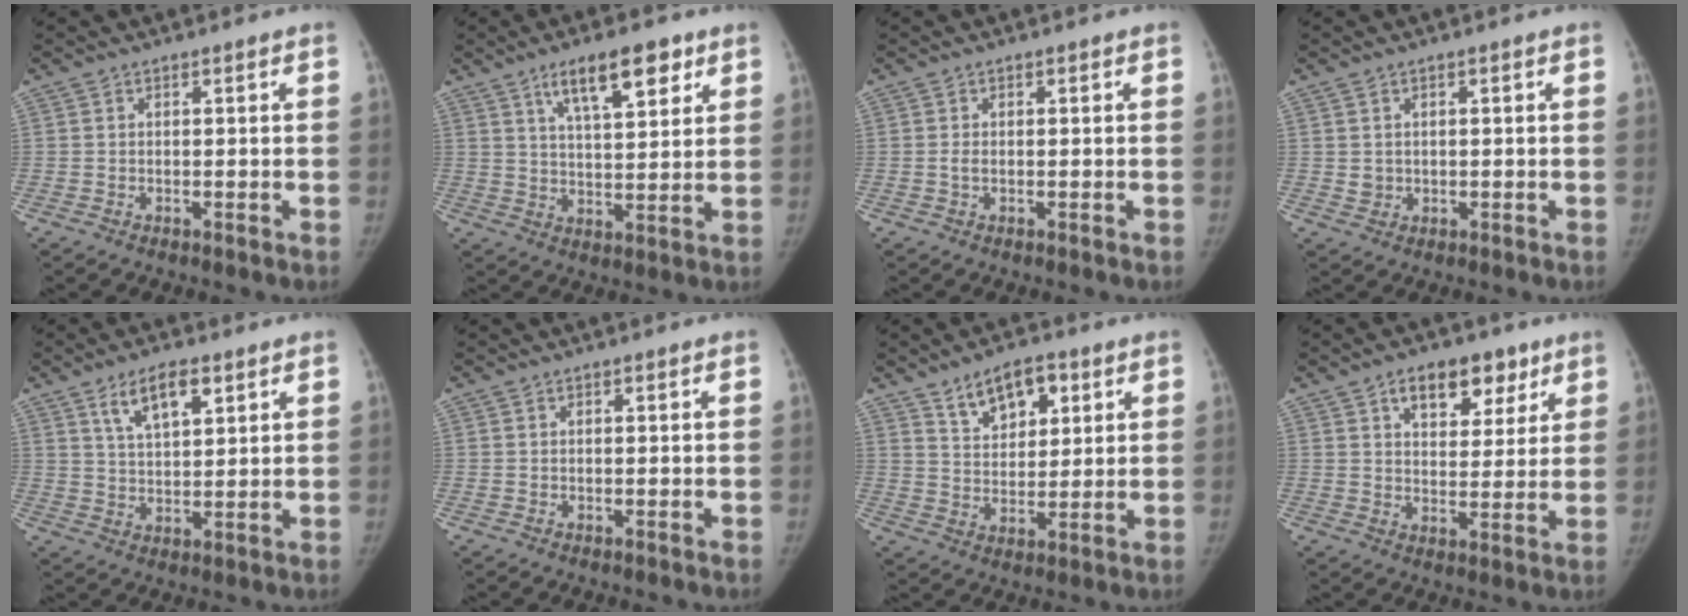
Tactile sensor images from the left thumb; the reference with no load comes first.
{"total": 10.9, "force": [6.3, 3.9, 8.1], "torque": [-0.110, -0.026, 0.106]}
{"total": 0.8, "force": [-0.1, 0.5, 0.7], "torque": [-0.013, -0.001, -0.003]}
{"total": 1.7, "force": [0.2, 1.6, 0.5], "torque": [-0.002, -0.002, 0.009]}
{"total": 7.9, "force": [4.3, 3.3, 5.7], "torque": [-0.085, -0.019, 0.079]}
{"total": 0.0}
{"total": 9.1, "force": [5.1, 5.2, 5.5], "torque": [-0.055, -0.025, 0.087]}
{"total": 10.8, "force": [6.0, 6.5, 6.2], "torque": [-0.050, -0.021, 0.087]}